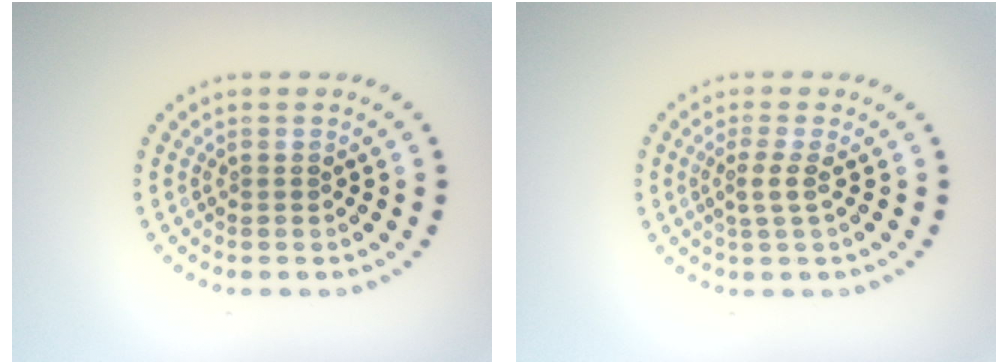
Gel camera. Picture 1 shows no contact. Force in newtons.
{"total": 1.7, "press": 1.3, "slide": 1.1}